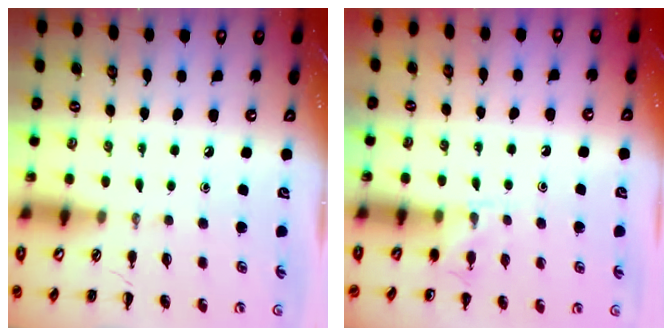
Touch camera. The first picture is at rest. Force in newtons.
{"total": 5.0, "press": 4.6, "slide": 1.8}